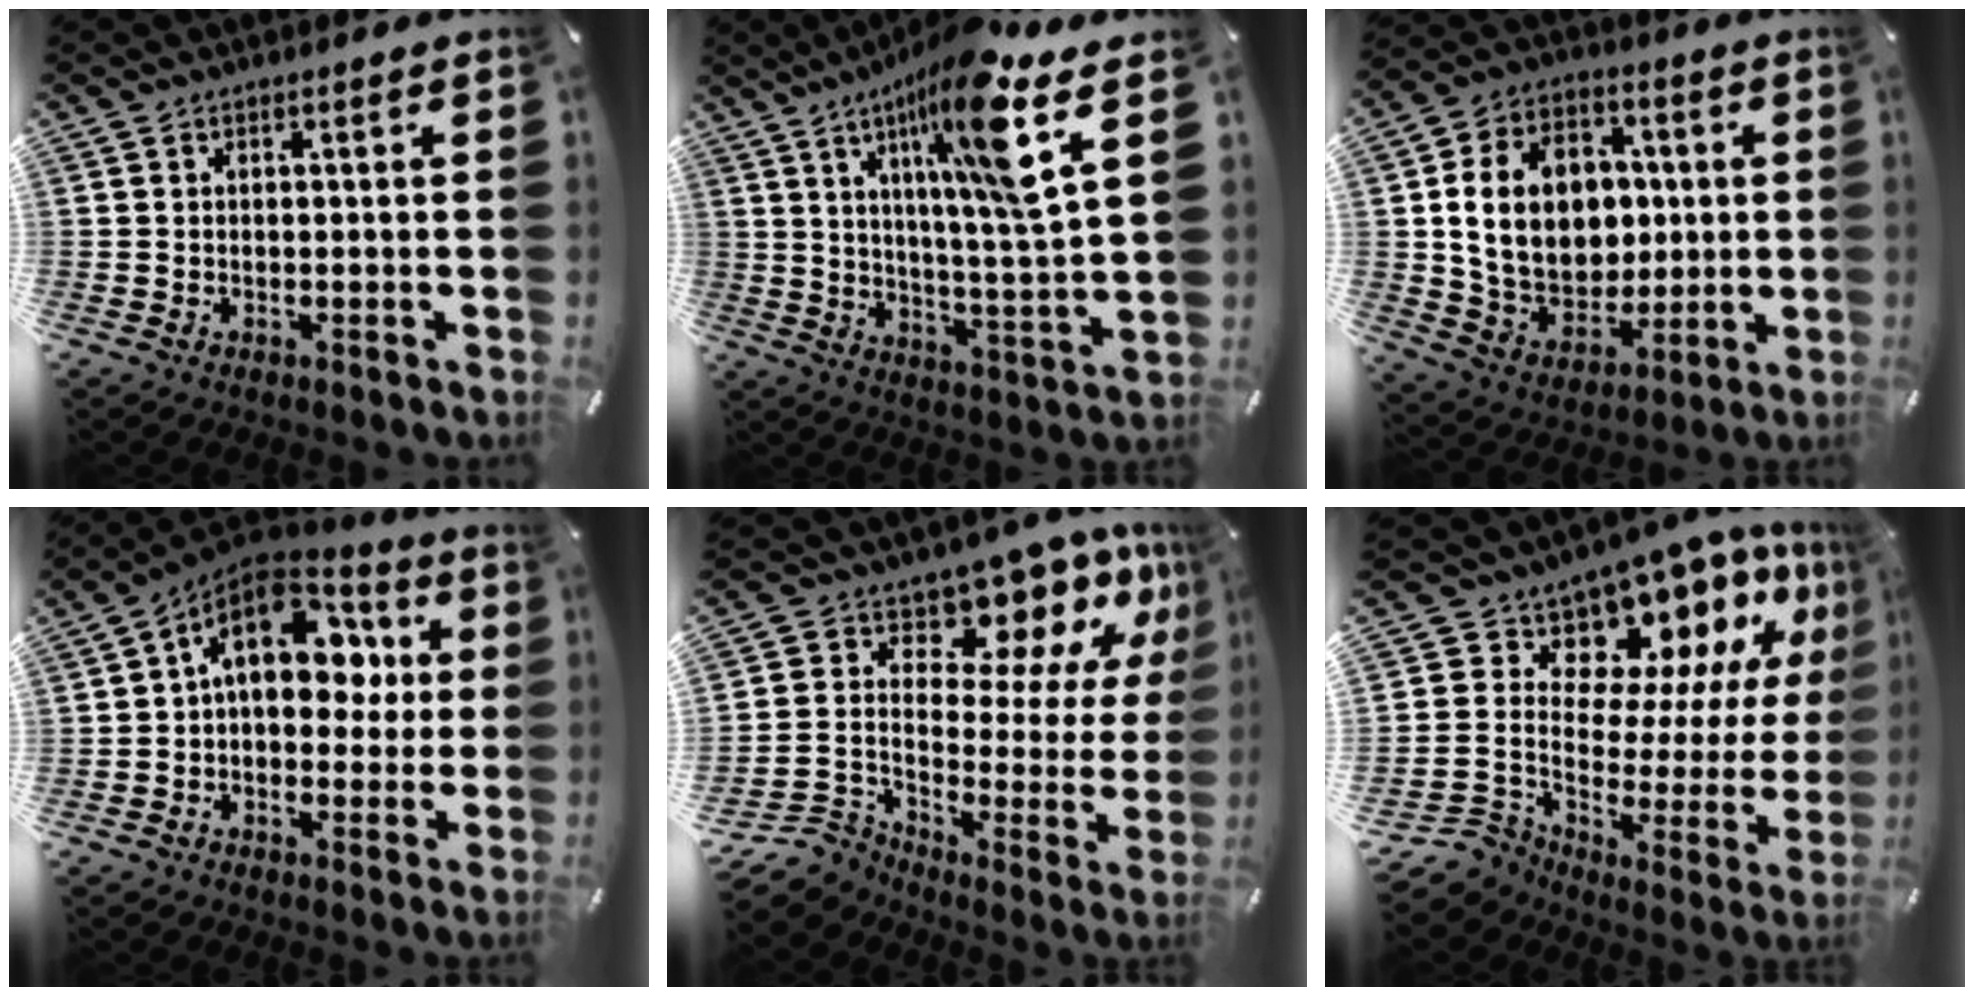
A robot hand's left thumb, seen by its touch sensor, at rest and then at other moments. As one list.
[{"total": 17.9, "force": [9.8, 1.7, 14.9], "torque": [-0.247, -0.047, 0.139]}, {"total": 17.4, "force": [2.1, 14.3, 9.6], "torque": [-0.186, 0.001, 0.049]}, {"total": 16.1, "force": [4.3, 10.6, 11.4], "torque": [-0.167, -0.013, 0.075]}, {"total": 12.2, "force": [3.4, 10.2, 5.7], "torque": [-0.109, -0.048, 0.058]}, {"total": 13.7, "force": [7.8, 9.9, 5.4], "torque": [-0.065, -0.097, 0.159]}]